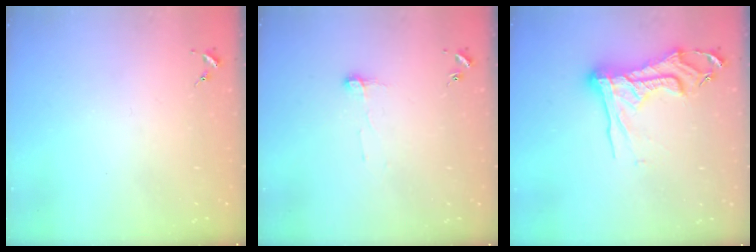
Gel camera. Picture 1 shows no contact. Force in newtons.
{"total": 5.9, "press": 5.9, "slide": 0.7}
{"total": 15.8, "press": 15.7, "slide": 1.5}